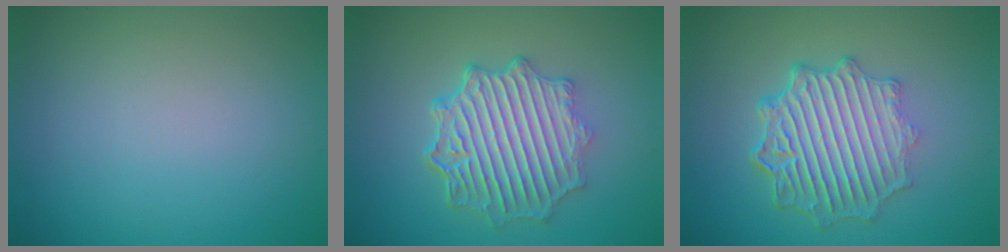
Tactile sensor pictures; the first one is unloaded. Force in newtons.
{"total": 6.6, "press": 5.2, "slide": 4.0}
{"total": 6.9, "press": 5.3, "slide": 4.4}